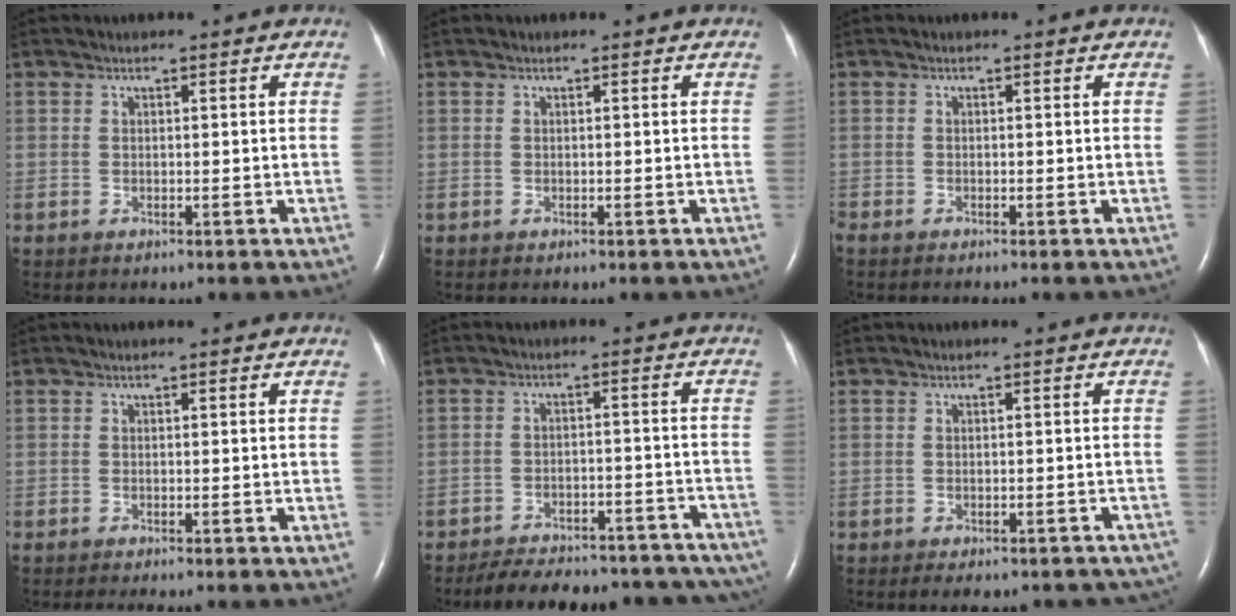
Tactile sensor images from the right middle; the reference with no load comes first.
{"total": 0.0}
{"total": 0.8, "force": [-0.8, -0.1, 0.2], "torque": [-0.008, -0.002, -0.017]}
{"total": 1.6, "force": [-1.4, -0.2, 0.9], "torque": [-0.013, -0.002, -0.020]}
{"total": 21.4, "force": [-18.7, 7.2, 7.5], "torque": [-0.107, 0.004, -0.230]}
{"total": 11.1, "force": [-9.4, 4.3, 4.0], "torque": [-0.054, 0.007, -0.099]}